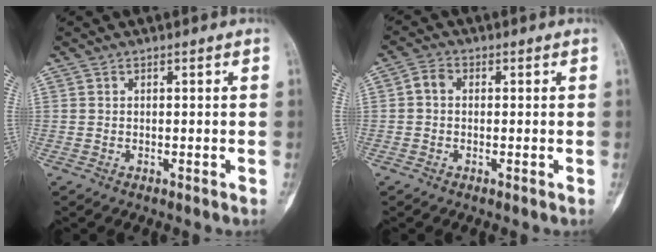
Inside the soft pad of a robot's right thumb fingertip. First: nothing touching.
{"total": 2.7, "force": [0.0, 2.0, 1.7], "torque": [-0.027, 0.007, -0.008]}